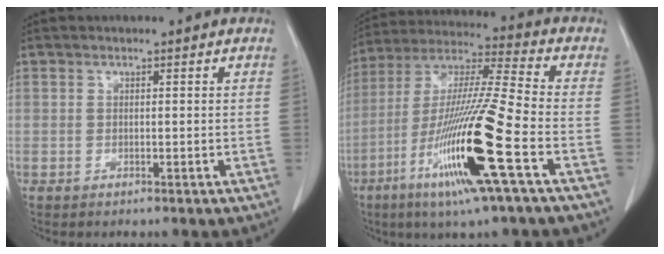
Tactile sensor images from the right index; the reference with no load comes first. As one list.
[{"total": 19.6, "force": [-7.6, -0.4, 18.1], "torque": [-0.381, -0.034, -0.148]}]